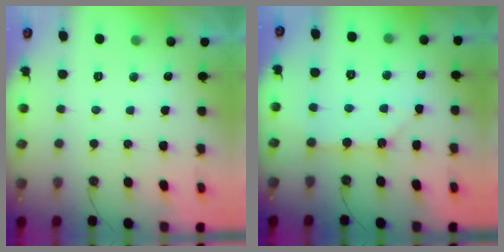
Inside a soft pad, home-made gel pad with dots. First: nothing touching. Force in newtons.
{"total": 3.1, "press": 3.1, "slide": 0.4}